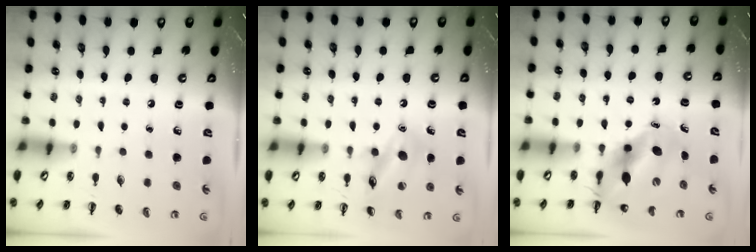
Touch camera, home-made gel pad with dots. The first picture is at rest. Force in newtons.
{"total": 14.1, "press": 14.0, "slide": 1.6}
{"total": 10.9, "press": 10.5, "slide": 2.7}